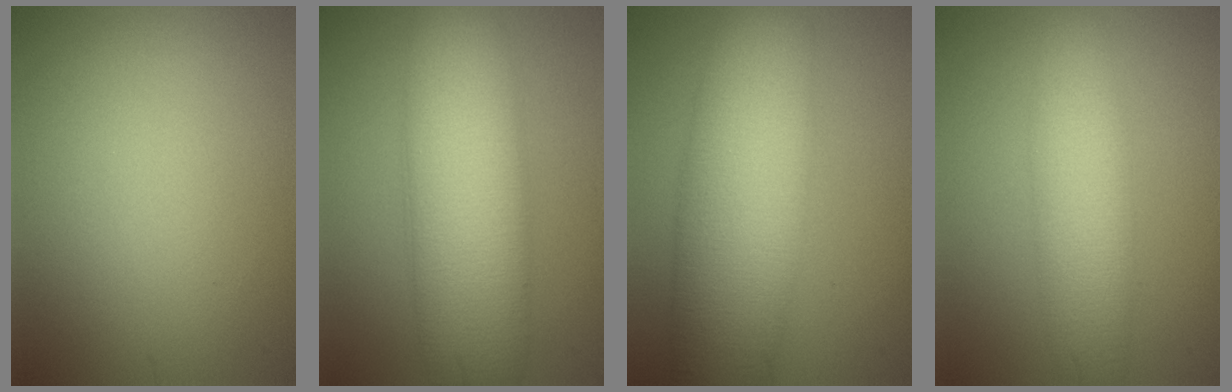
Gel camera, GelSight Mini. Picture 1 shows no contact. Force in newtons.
{"total": 11.2, "press": 11.2, "slide": 0.2}
{"total": 11.9, "press": 11.9, "slide": 0.8}
{"total": 6.0, "press": 6.0, "slide": 0.3}